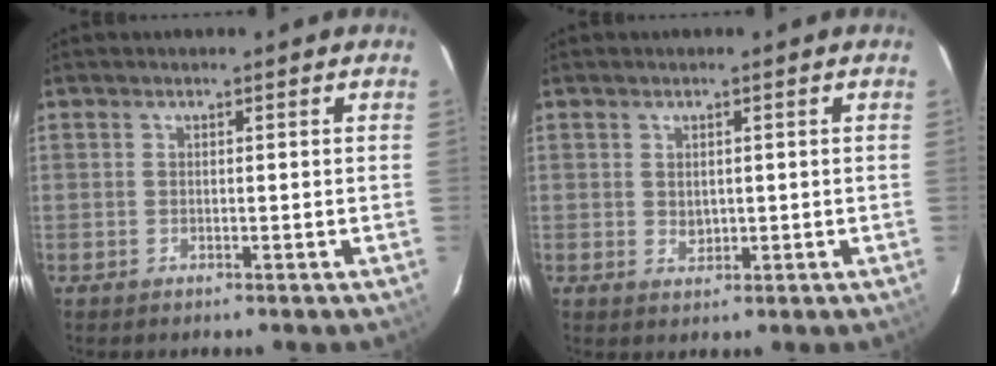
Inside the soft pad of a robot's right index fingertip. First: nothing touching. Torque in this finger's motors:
{"motor_torque": [-0.08, 0.02, -0.01, 0.00]}